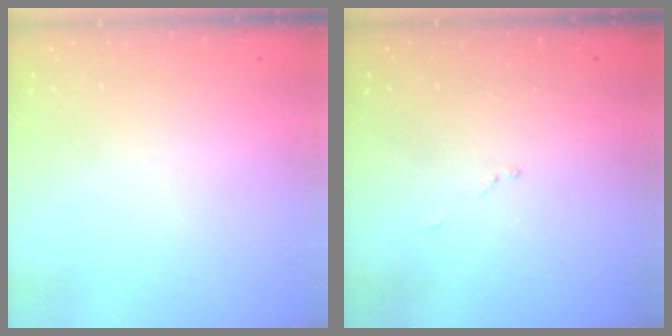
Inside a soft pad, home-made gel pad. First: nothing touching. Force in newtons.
{"total": 7.6, "press": 7.6, "slide": 0.9}